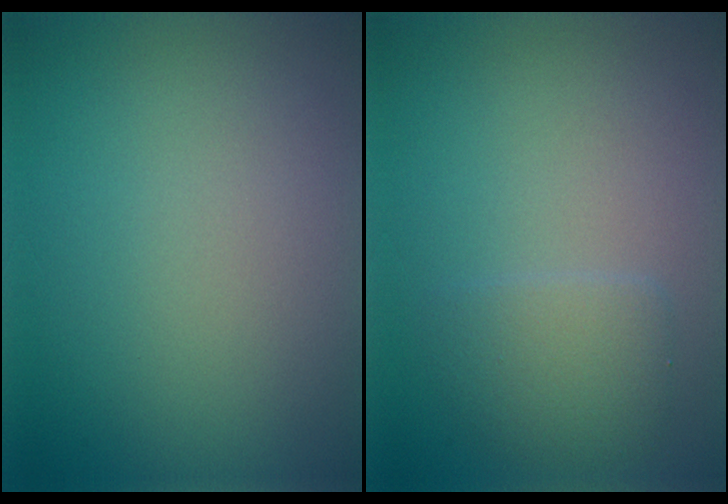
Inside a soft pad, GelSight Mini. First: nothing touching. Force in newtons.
{"total": 2.3, "press": 2.3, "slide": 0.3}